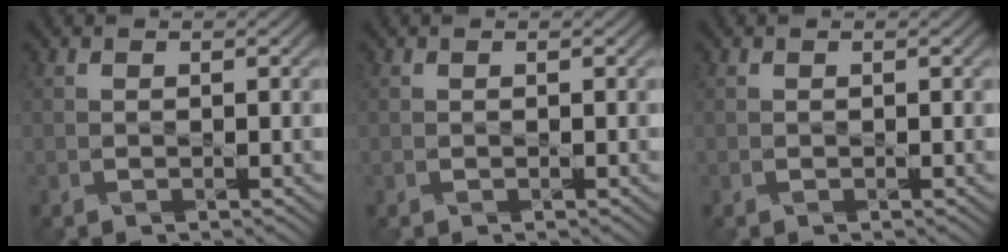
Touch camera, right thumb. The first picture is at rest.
{"total": 0.0}
{"total": 0.0}